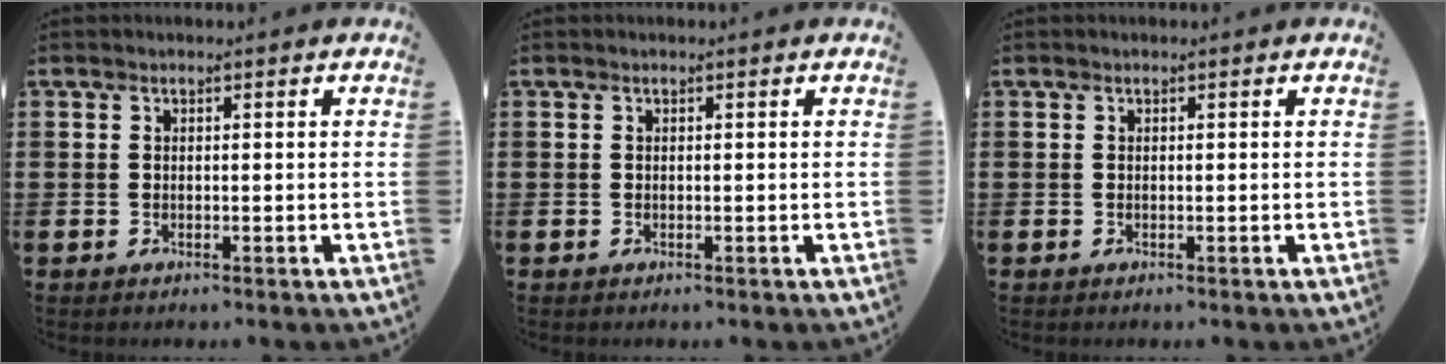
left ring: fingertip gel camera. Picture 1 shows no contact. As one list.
[{"total": 0.0}, {"total": 0.0}]